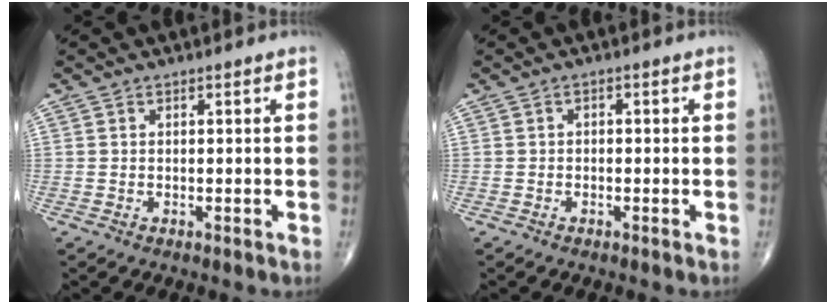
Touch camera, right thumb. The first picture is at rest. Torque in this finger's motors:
{"motor_torque": [-0.31, 0.11, -0.06, -0.22, -0.03]}